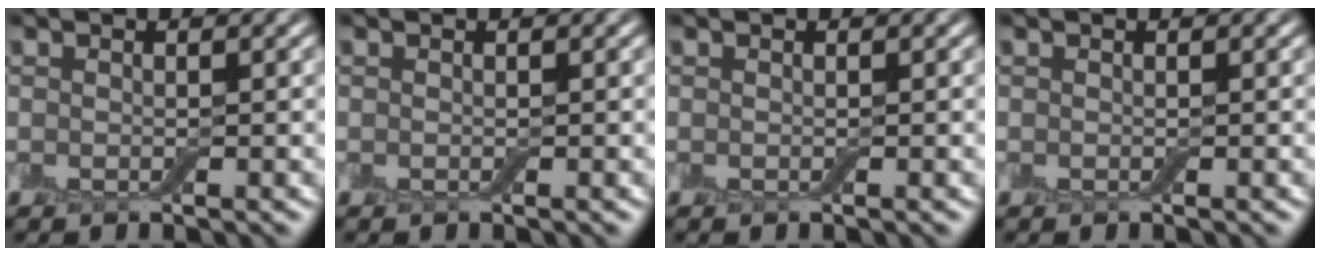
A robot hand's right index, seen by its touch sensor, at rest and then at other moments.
{"total": 0.0}
{"total": 0.0}
{"total": 0.0}